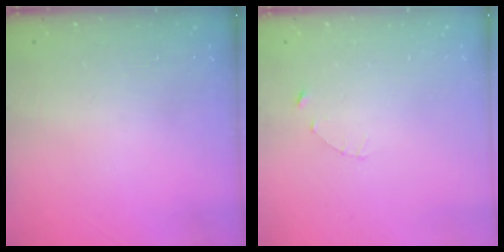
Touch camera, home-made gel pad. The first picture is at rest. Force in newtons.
{"total": 1.0, "press": 1.0, "slide": 0.2}